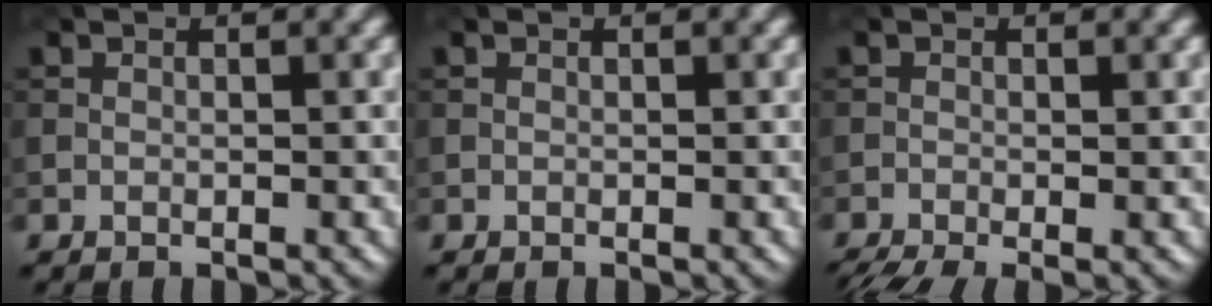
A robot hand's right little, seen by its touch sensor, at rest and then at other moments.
{"total": 0.0}
{"total": 4.0, "force": [-2.6, 1.2, 2.8], "torque": [-0.057, -0.014, -0.049]}